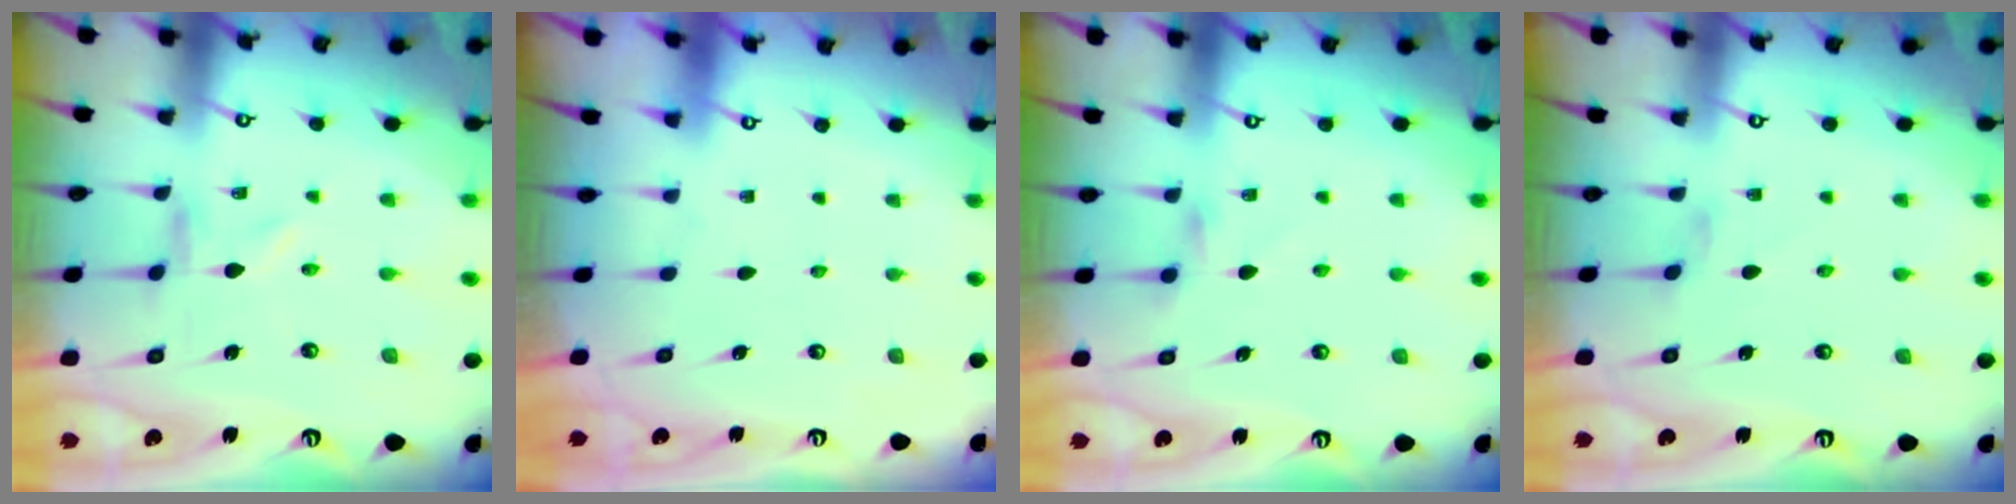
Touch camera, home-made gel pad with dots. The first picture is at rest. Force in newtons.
{"total": 1.6, "press": 1.6, "slide": 0.2}
{"total": 3.2, "press": 3.2, "slide": 0.6}
{"total": 1.1, "press": 1.1, "slide": 0.3}